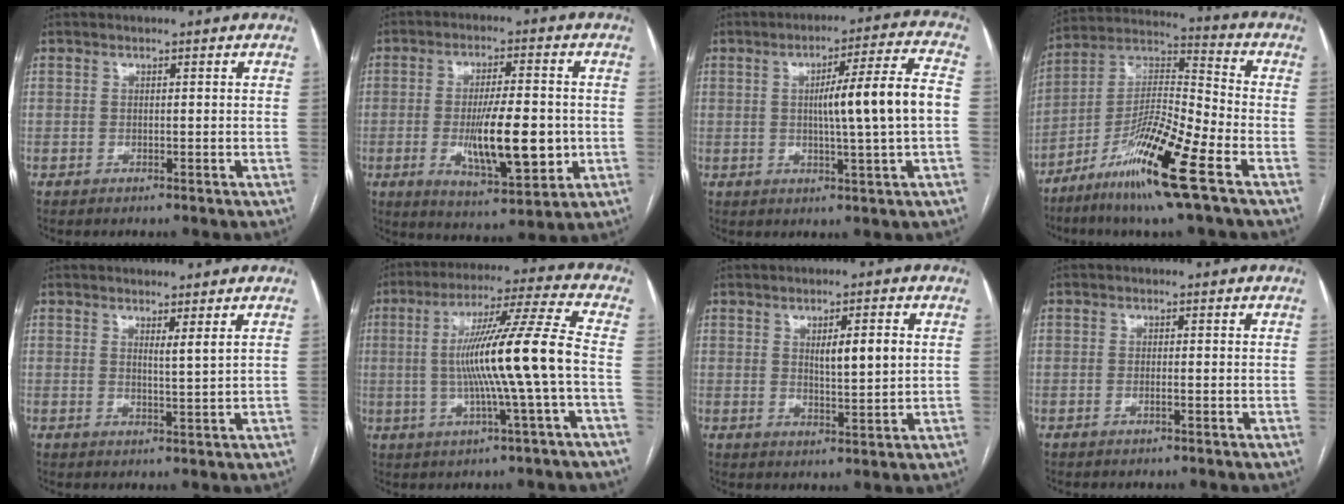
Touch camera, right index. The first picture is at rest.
{"total": 12.8, "force": [-1.9, 3.2, 12.3], "torque": [-0.211, -0.014, -0.025]}
{"total": 11.4, "force": [0.0, -0.5, 11.4], "torque": [-0.177, 0.013, 0.001]}
{"total": 16.5, "force": [-8.6, 0.6, 14.1], "torque": [-0.271, -0.019, -0.161]}
{"total": 2.0, "force": [1.2, -0.5, 1.5], "torque": [-0.026, -0.016, 0.023]}
{"total": 14.1, "force": [-1.3, -1.6, 14.0], "torque": [-0.246, 0.008, -0.024]}
{"total": 5.4, "force": [1.4, 0.7, 5.1], "torque": [-0.085, -0.001, 0.025]}
{"total": 0.7, "force": [-0.4, 0.0, 0.7], "torque": [-0.014, 0.000, -0.005]}